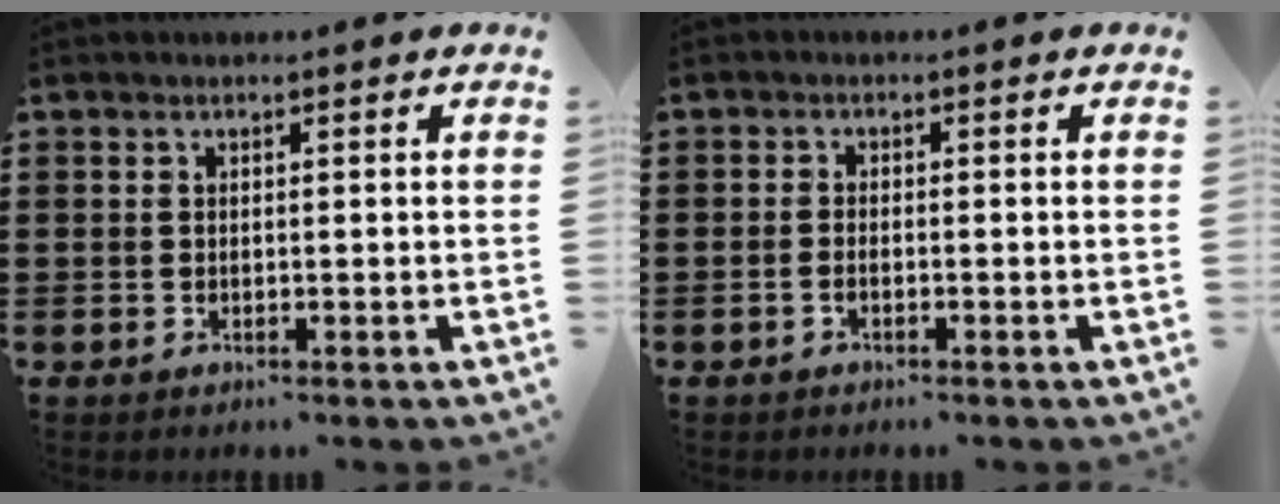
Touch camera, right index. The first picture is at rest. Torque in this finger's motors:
{"motor_torque": [0.45, 0.63, -0.04, 0.00]}